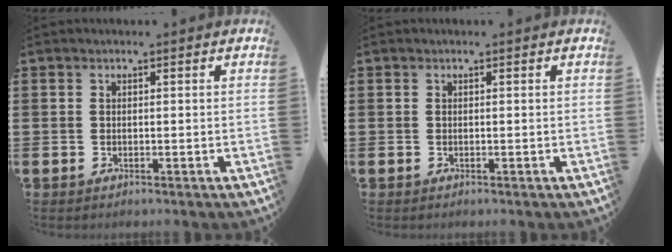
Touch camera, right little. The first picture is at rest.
{"total": 0.0}